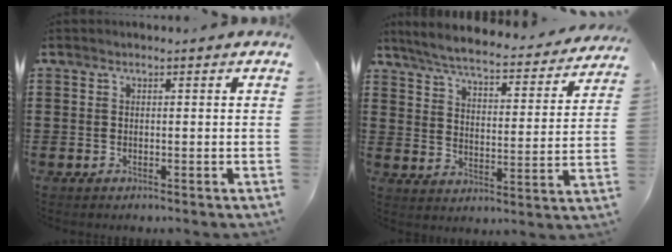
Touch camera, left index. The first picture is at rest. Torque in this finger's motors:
{"motor_torque": [0.90, -1.24, 0.14, 0.00]}